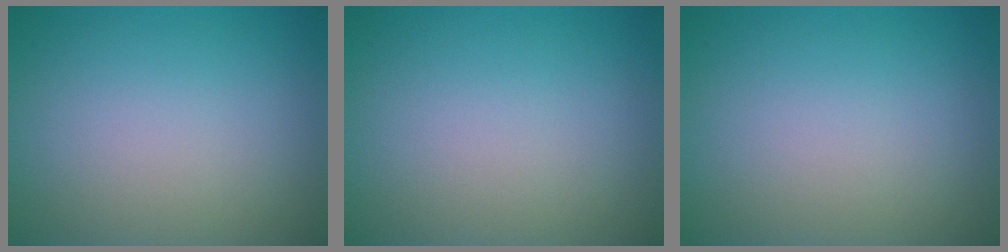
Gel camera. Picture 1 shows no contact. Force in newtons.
{"total": 0.0}
{"total": 0.0}